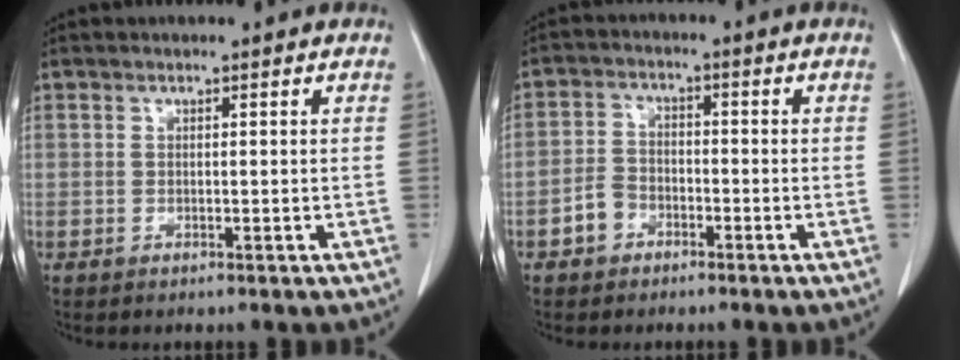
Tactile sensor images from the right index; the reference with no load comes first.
{"total": 4.0, "force": [-2.2, 3.0, 1.3], "torque": [-0.025, 0.015, -0.043]}